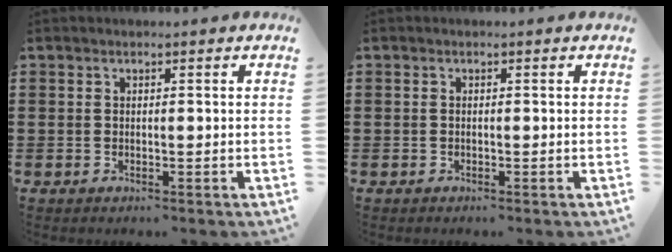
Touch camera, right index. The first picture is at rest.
{"total": 0.0}